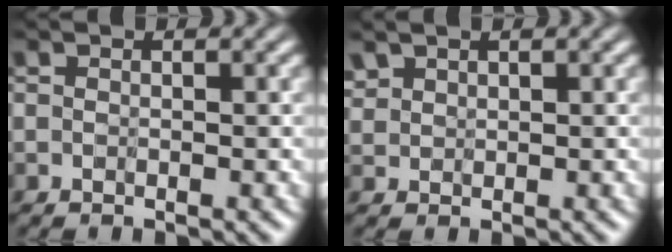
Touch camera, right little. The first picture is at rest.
{"total": 1.7, "force": [1.5, 0.7, 0.2], "torque": [-0.035, 0.001, 0.031]}